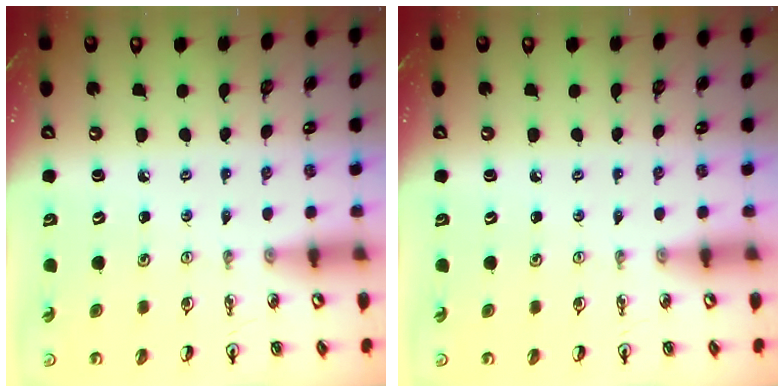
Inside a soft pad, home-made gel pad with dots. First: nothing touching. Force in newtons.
{"total": 0.0}